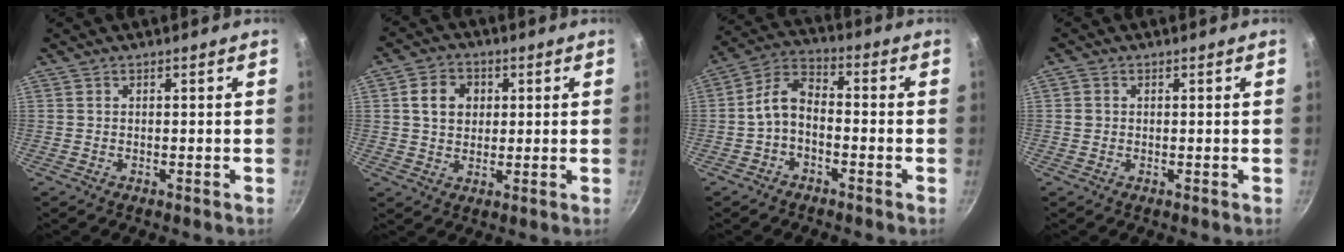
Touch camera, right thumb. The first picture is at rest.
{"total": 7.1, "force": [1.6, 5.8, 3.8], "torque": [-0.043, 0.006, 0.021]}
{"total": 7.5, "force": [-2.3, 4.6, 5.5], "torque": [-0.099, 0.046, -0.052]}
{"total": 1.5, "force": [0.1, 1.3, 0.6], "torque": [-0.010, 0.005, 0.000]}